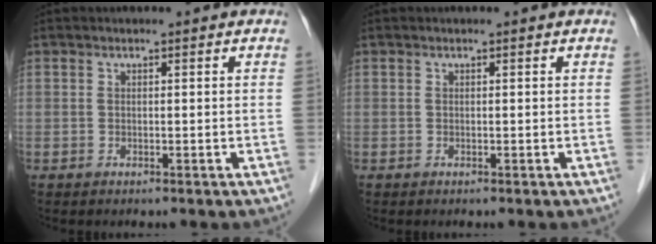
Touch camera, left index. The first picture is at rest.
{"total": 0.0}